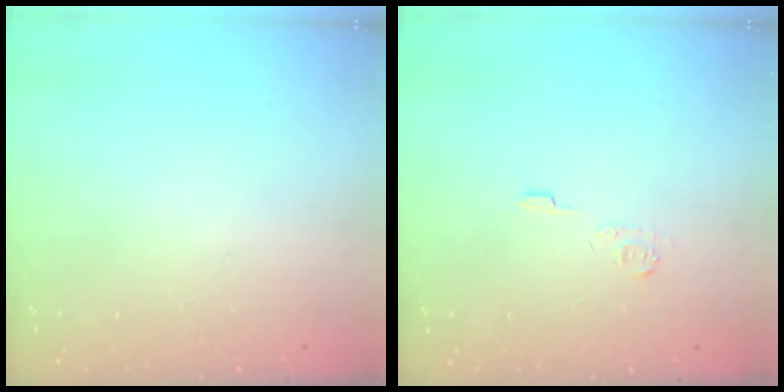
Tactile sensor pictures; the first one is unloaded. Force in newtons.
{"total": 3.8, "press": 3.8, "slide": 0.5}